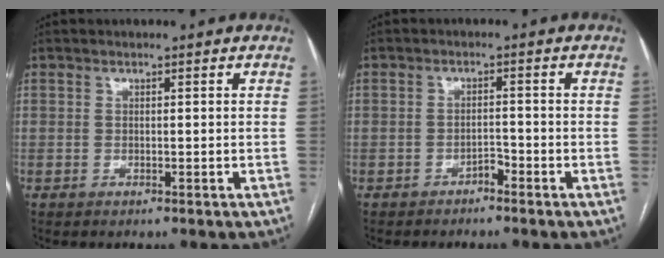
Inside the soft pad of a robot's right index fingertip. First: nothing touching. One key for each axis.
{"total": 1.7, "fx": -1.4, "fy": 0.6, "fz": 0.7, "tx": -0.008, "ty": 0.003, "tz": -0.024}